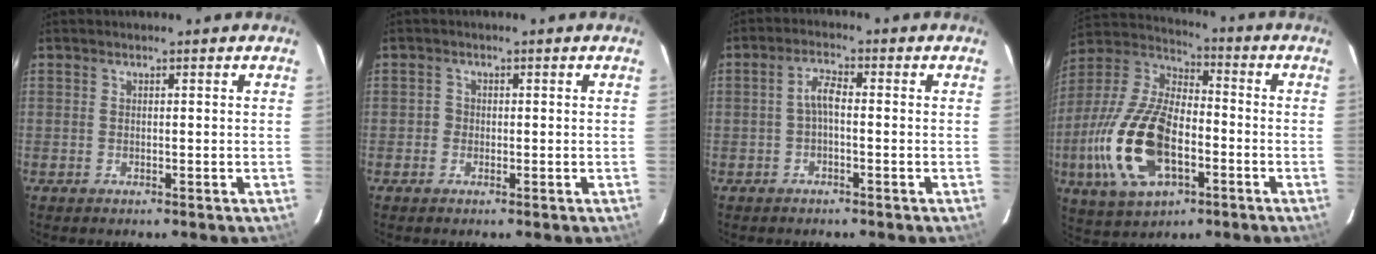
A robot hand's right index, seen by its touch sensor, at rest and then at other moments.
{"total": 1.3, "force": [-0.5, 1.2, 0.0], "torque": [0.000, 0.003, -0.011]}
{"total": 2.8, "force": [-0.7, 0.9, 2.5], "torque": [-0.055, 0.012, -0.016]}
{"total": 20.7, "force": [-6.2, 10.5, 16.7], "torque": [-0.371, -0.010, -0.110]}